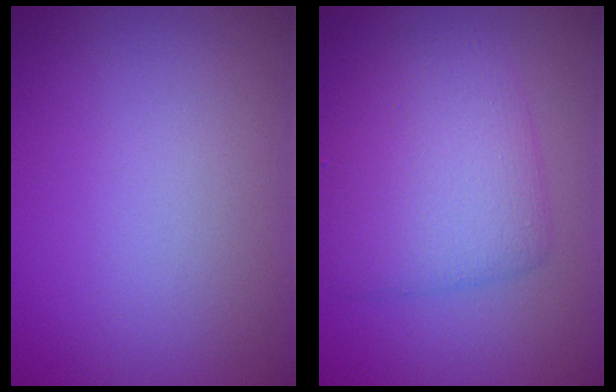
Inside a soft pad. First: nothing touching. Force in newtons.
{"total": 5.0, "press": 5.0, "slide": 0.1}